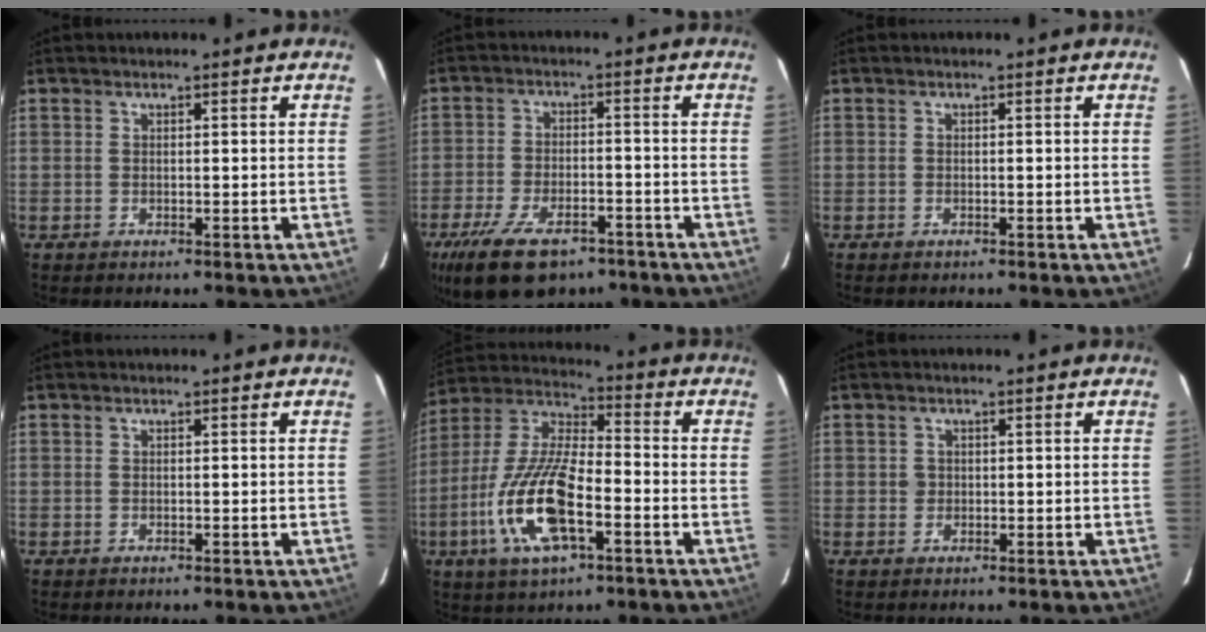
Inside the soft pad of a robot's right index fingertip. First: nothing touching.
{"total": 16.3, "force": [-10.8, 7.8, 9.4], "torque": [-0.210, -0.024, -0.177]}
{"total": 0.8, "force": [-0.6, 0.4, 0.2], "torque": [-0.006, 0.000, -0.013]}
{"total": 0.0}
{"total": 17.2, "force": [-6.2, 6.2, 14.8], "torque": [-0.313, -0.011, -0.122]}
{"total": 1.3, "force": [0.0, 1.3, 0.0], "torque": [0.007, 0.002, 0.000]}